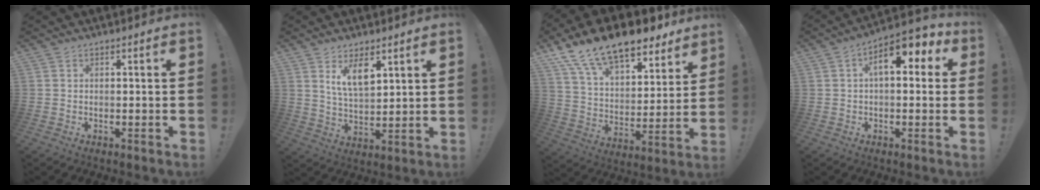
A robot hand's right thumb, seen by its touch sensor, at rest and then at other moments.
{"total": 9.2, "force": [5.6, 4.5, 5.8], "torque": [-0.101, -0.023, 0.104]}
{"total": 18.2, "force": [13.6, 7.7, 9.3], "torque": [-0.171, -0.090, 0.248]}
{"total": 10.6, "force": [3.4, 4.9, 8.7], "torque": [-0.118, -0.012, 0.055]}